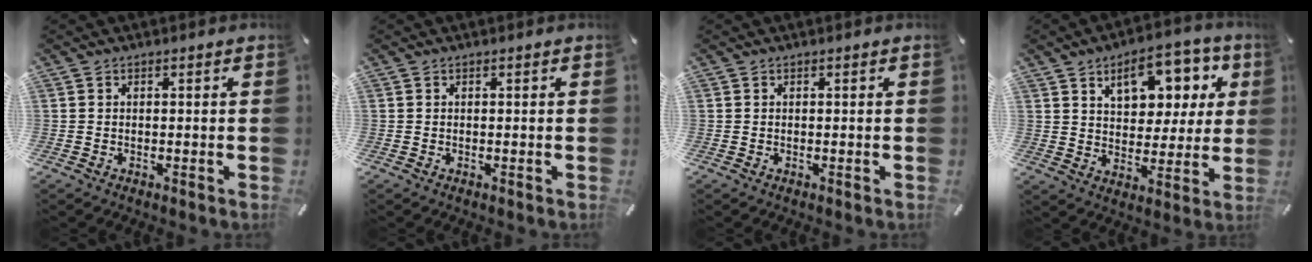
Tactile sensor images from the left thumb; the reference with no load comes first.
{"total": 0.0}
{"total": 0.0}
{"total": 13.6, "force": [6.6, 8.5, 8.3], "torque": [-0.115, -0.023, 0.112]}